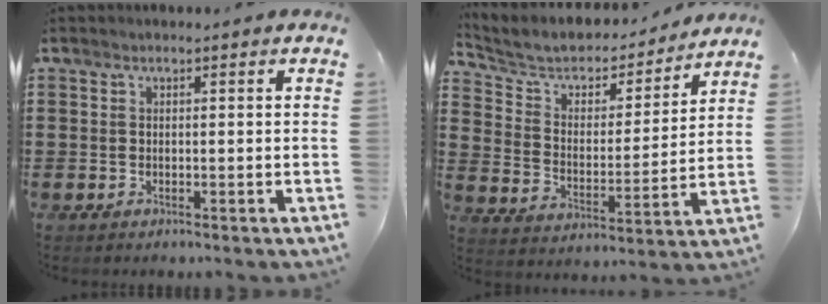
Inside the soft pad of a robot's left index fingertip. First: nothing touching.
{"total": 5.0, "force": [4.4, 2.1, 0.9], "torque": [-0.050, -0.036, 0.069]}